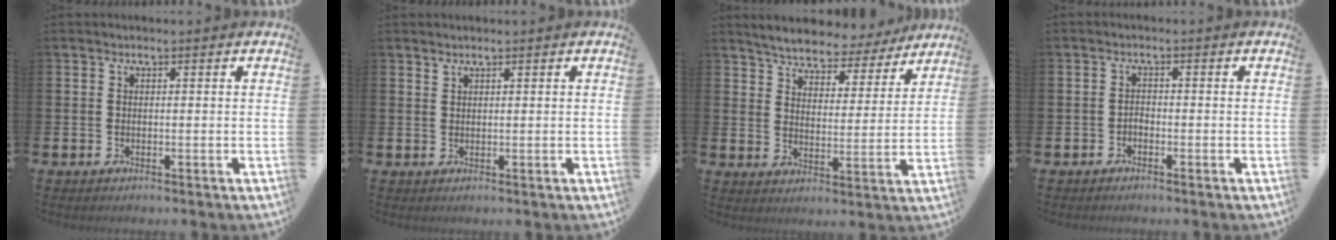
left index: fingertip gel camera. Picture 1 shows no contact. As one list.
[{"total": 1.1, "force": [1.1, 0.3, 0.2], "torque": [0.000, -0.001, 0.019]}, {"total": 5.2, "force": [5.1, 1.0, 0.2], "torque": [-0.025, -0.042, 0.085]}, {"total": 1.4, "force": [-1.4, 0.2, -0.1], "torque": [0.005, -0.002, -0.028]}]